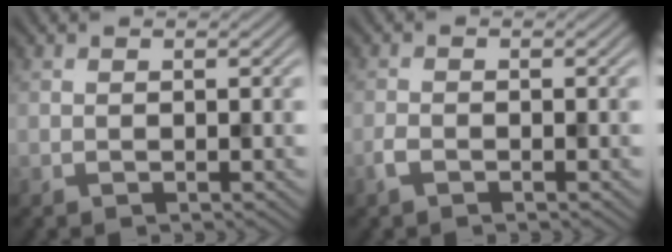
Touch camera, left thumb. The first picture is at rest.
{"total": 1.4, "force": [-0.9, 0.6, 0.9], "torque": [-0.022, 0.000, -0.021]}